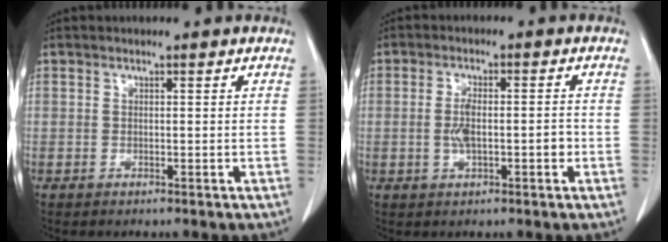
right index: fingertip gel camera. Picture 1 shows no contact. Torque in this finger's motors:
{"motor_torque": [0.56, -0.16, 0.31, 0.08]}